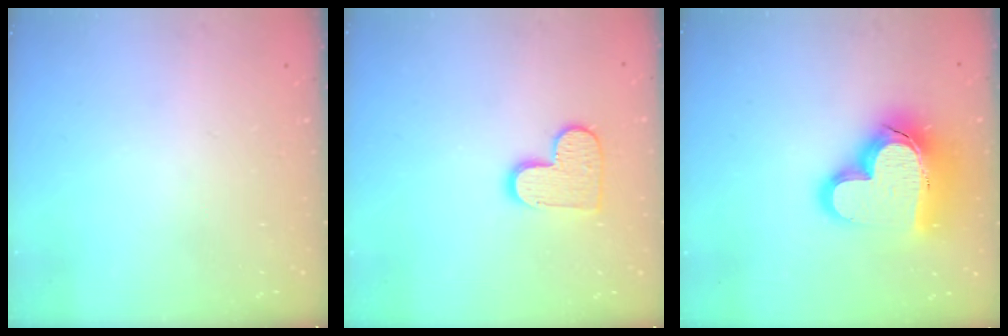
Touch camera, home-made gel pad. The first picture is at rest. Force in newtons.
{"total": 10.5, "press": 10.5, "slide": 0.5}
{"total": 20.9, "press": 20.8, "slide": 1.9}